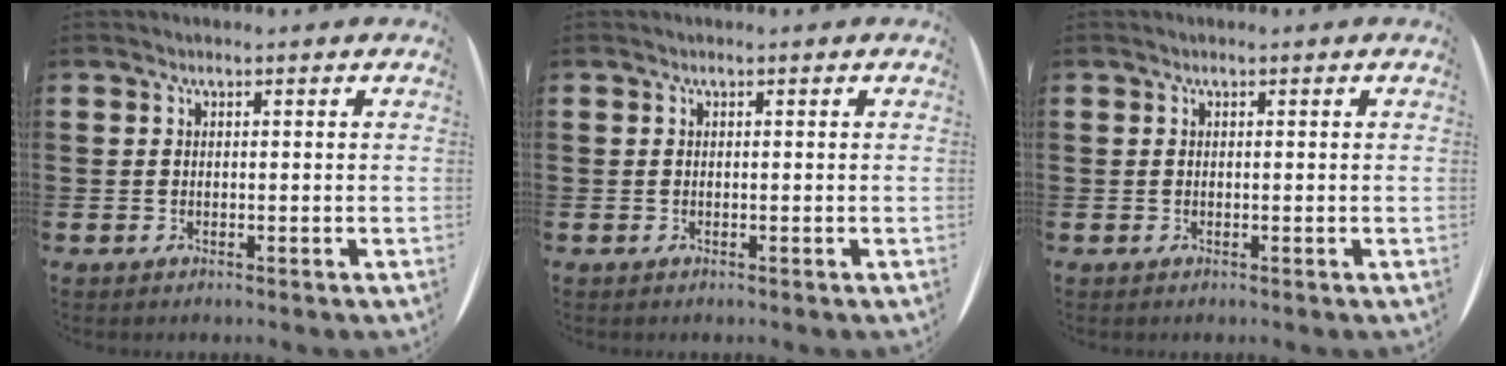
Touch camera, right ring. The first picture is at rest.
{"total": 0.0}
{"total": 0.0}